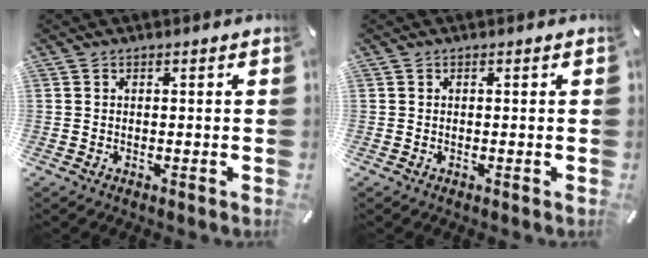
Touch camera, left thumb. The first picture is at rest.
{"total": 0.0}